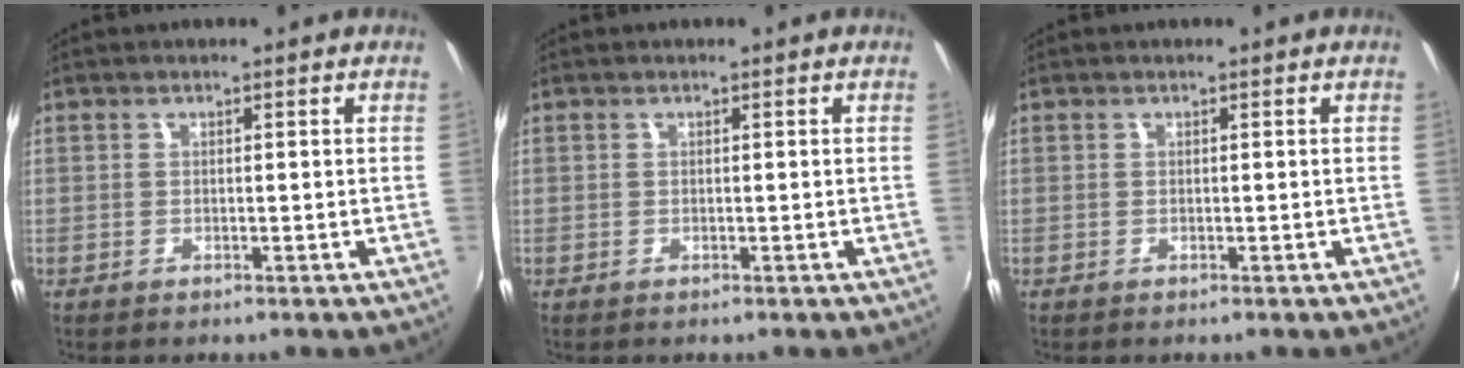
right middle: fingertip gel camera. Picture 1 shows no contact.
{"total": 0.0}
{"total": 0.0}